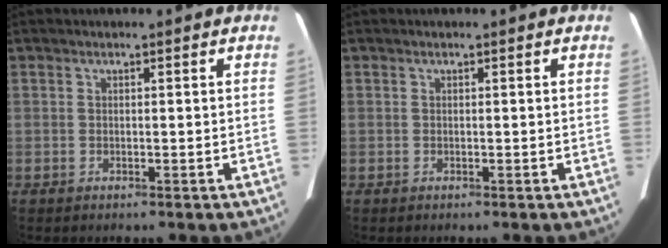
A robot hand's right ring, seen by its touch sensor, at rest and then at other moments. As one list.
[{"total": 0.0}]